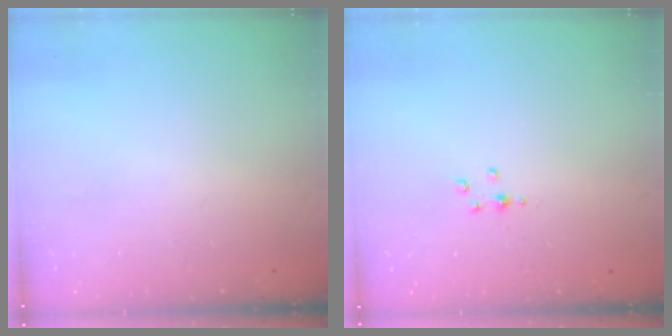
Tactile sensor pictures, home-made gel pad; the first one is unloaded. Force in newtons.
{"total": 3.1, "press": 3.1, "slide": 0.4}